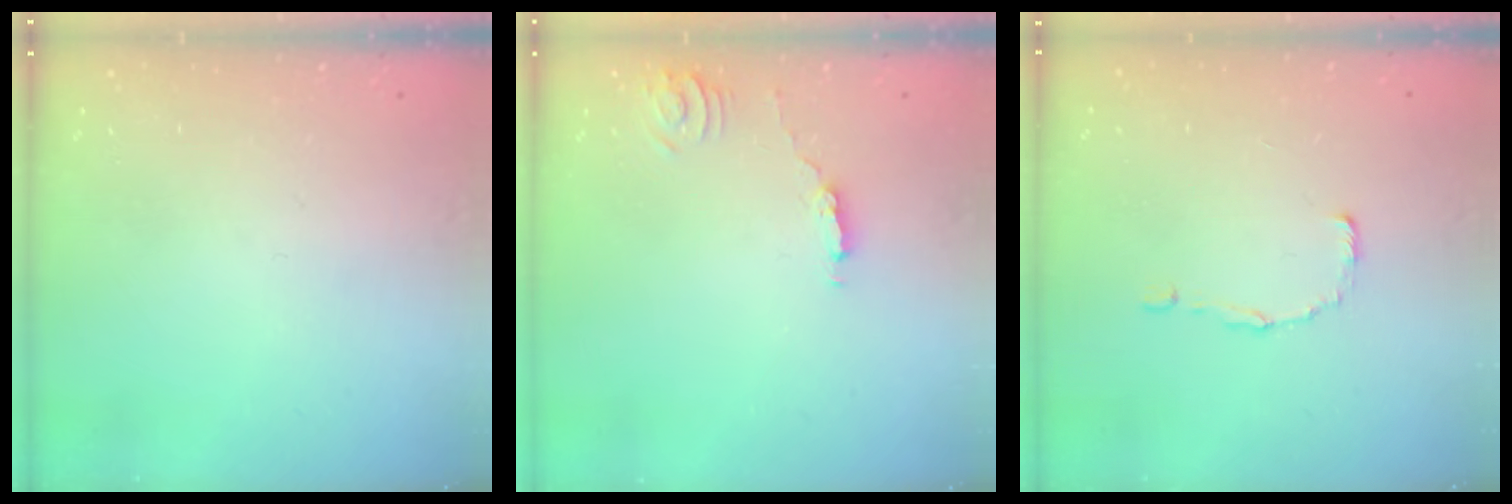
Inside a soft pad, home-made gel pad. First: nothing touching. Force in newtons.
{"total": 2.5, "press": 2.5, "slide": 0.2}
{"total": 0.6, "press": 0.6, "slide": 0.0}